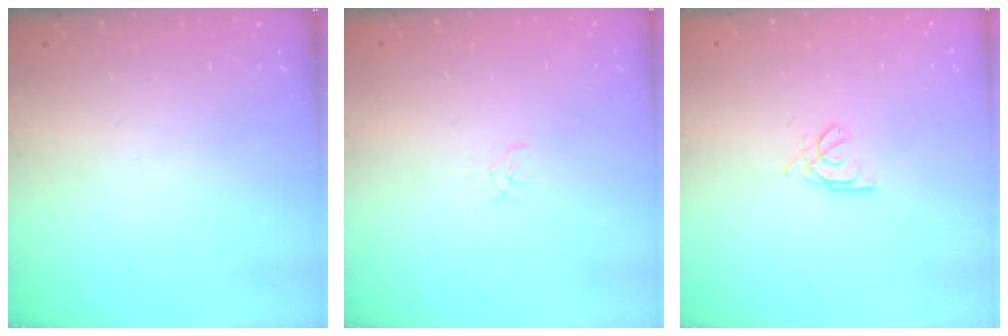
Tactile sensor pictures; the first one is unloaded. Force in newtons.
{"total": 1.1, "press": 1.1, "slide": 0.1}
{"total": 2.0, "press": 2.0, "slide": 0.4}